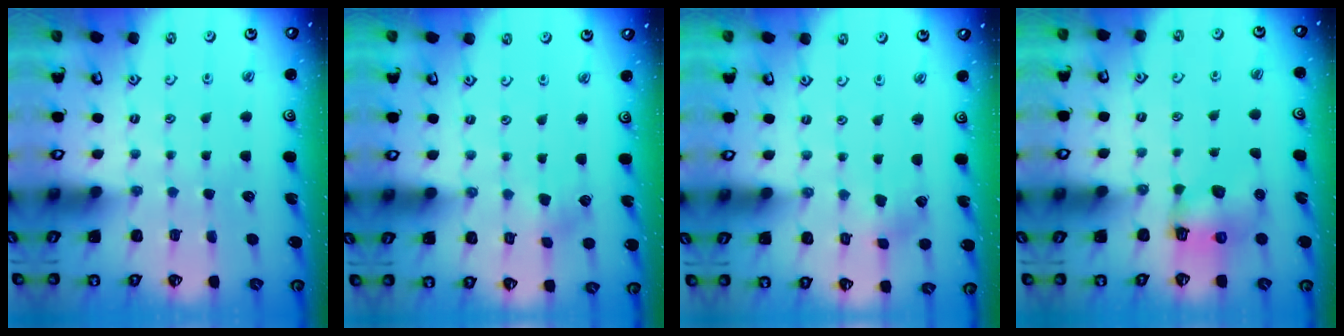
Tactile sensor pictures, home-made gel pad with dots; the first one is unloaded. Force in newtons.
{"total": 2.7, "press": 2.7, "slide": 0.3}
{"total": 1.2, "press": 1.1, "slide": 0.2}
{"total": 6.3, "press": 6.3, "slide": 0.9}